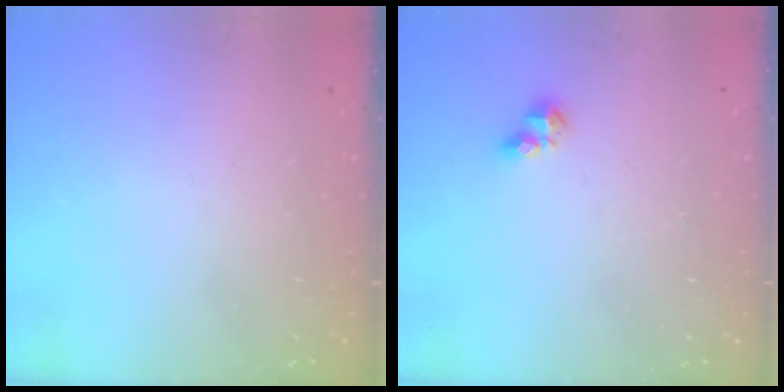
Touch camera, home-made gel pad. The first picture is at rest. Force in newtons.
{"total": 5.7, "press": 5.7, "slide": 0.5}